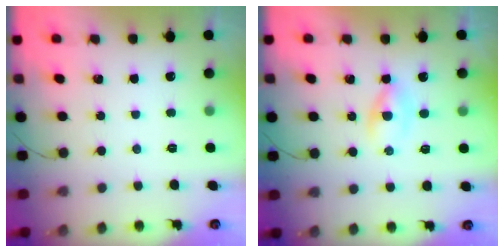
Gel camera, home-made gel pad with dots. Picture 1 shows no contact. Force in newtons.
{"total": 2.1, "press": 1.7, "slide": 1.2}